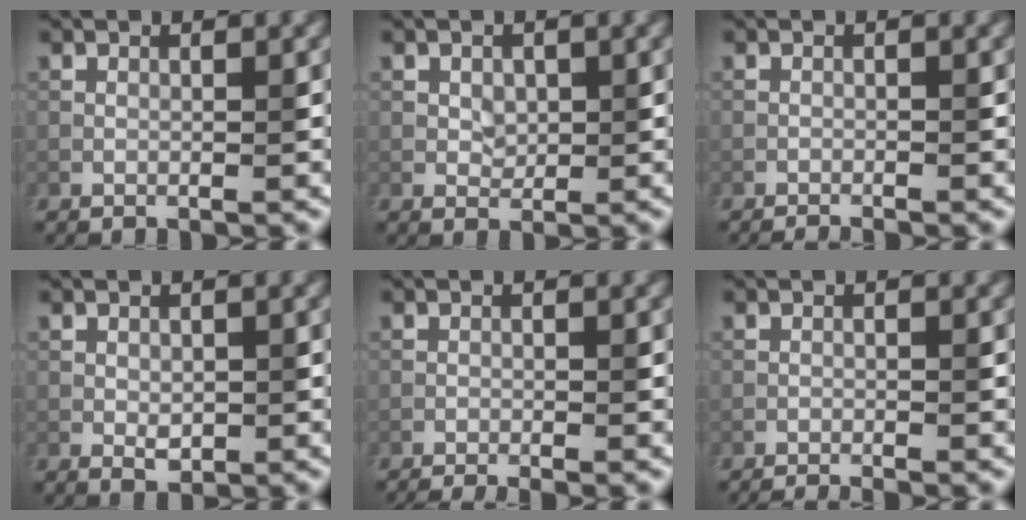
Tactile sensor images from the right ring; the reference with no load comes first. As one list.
[{"total": 1.3, "force": [0.0, 1.2, 0.4], "torque": [-0.009, -0.005, 0.007]}, {"total": 1.1, "force": [-1.0, 0.1, 0.6], "torque": [-0.008, 0.003, -0.016]}, {"total": 1.3, "force": [-0.5, 1.0, 0.8], "torque": [-0.015, -0.005, -0.002]}, {"total": 2.3, "force": [-1.5, 0.5, 1.5], "torque": [-0.017, 0.004, -0.028]}, {"total": 1.8, "force": [-1.5, 0.3, 1.0], "torque": [-0.009, 0.006, -0.027]}]